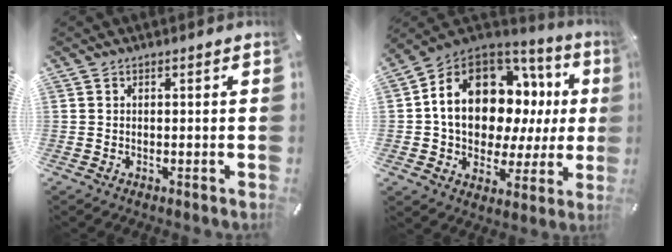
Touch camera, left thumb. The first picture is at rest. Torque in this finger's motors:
{"motor_torque": [1.65, 1.57, 0.69, -0.13, 0.71]}